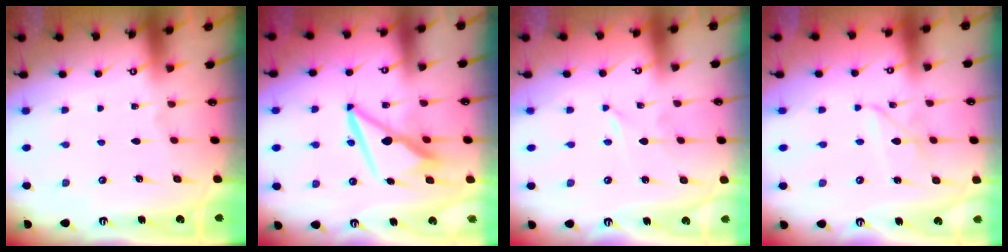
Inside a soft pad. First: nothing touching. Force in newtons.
{"total": 9.9, "press": 9.8, "slide": 1.6}
{"total": 0.0}
{"total": 2.8, "press": 2.8, "slide": 0.2}